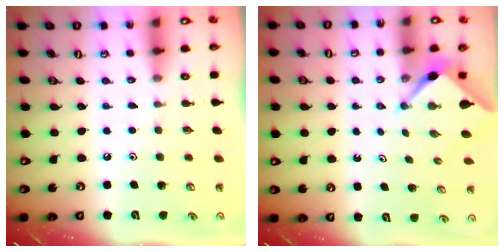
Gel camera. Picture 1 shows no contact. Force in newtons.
{"total": 2.2, "press": 2.2, "slide": 0.3}